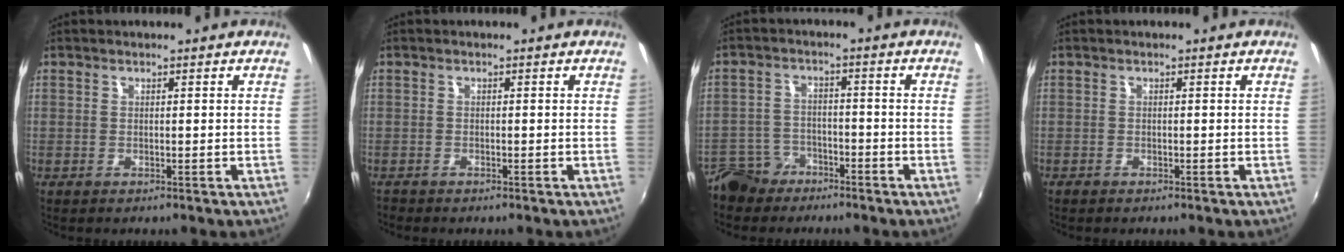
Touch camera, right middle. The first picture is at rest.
{"total": 1.0, "force": [-0.9, 0.3, 0.1], "torque": [-0.006, -0.003, -0.018]}
{"total": 7.8, "force": [-5.7, 4.9, 1.8], "torque": [-0.056, 0.016, -0.100]}
{"total": 0.7, "force": [-0.7, 0.3, 0.1], "torque": [-0.005, -0.003, -0.015]}